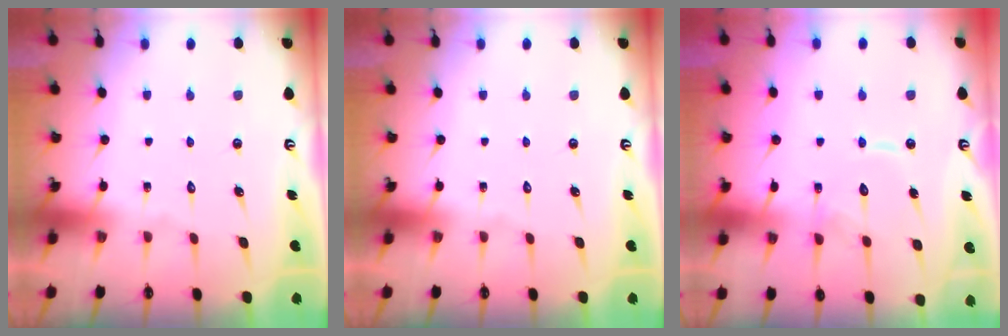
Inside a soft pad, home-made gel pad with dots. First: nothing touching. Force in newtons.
{"total": 0.0}
{"total": 10.8, "press": 10.7, "slide": 1.1}